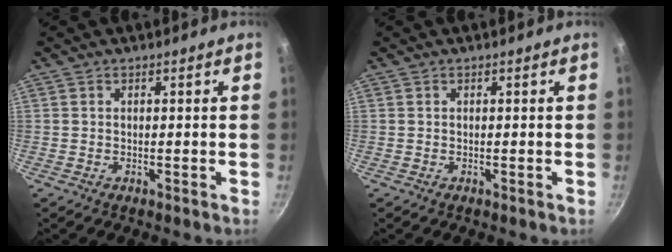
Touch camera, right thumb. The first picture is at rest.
{"total": 0.0}